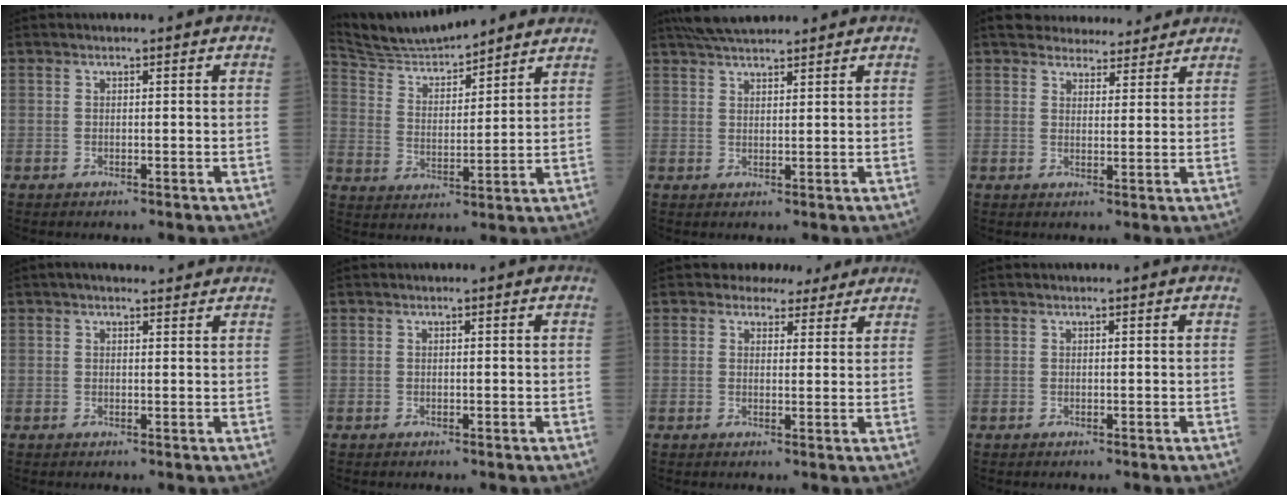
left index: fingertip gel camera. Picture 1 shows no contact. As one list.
[{"total": 13.7, "force": [12.9, 1.9, 4.2], "torque": [-0.085, 0.021, 0.226]}, {"total": 6.7, "force": [6.1, 1.0, 2.8], "torque": [-0.050, 0.033, 0.109]}, {"total": 7.4, "force": [6.9, 2.2, 1.3], "torque": [-0.008, 0.008, 0.087]}, {"total": 4.0, "force": [3.5, 1.1, 1.5], "torque": [-0.018, 0.022, 0.046]}, {"total": 0.0}, {"total": 4.8, "force": [4.1, 2.3, 0.2], "torque": [0.003, 0.004, 0.044]}, {"total": 0.0}]